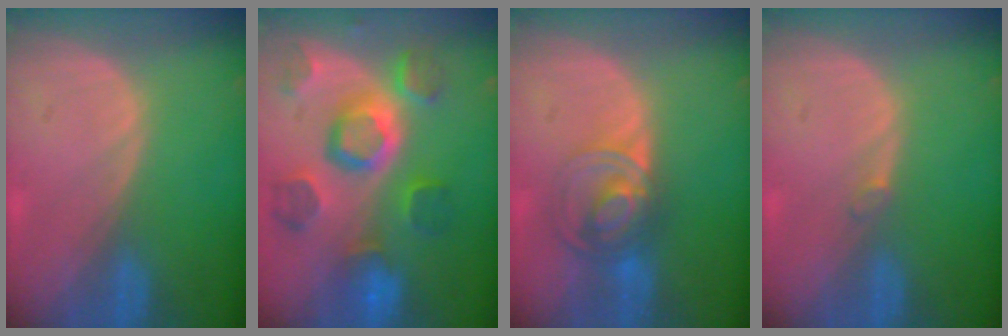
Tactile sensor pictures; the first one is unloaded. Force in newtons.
{"total": 11.2, "press": 10.0, "slide": 5.2}
{"total": 7.5, "press": 6.1, "slide": 4.3}
{"total": 0.7, "press": 0.7, "slide": 0.2}